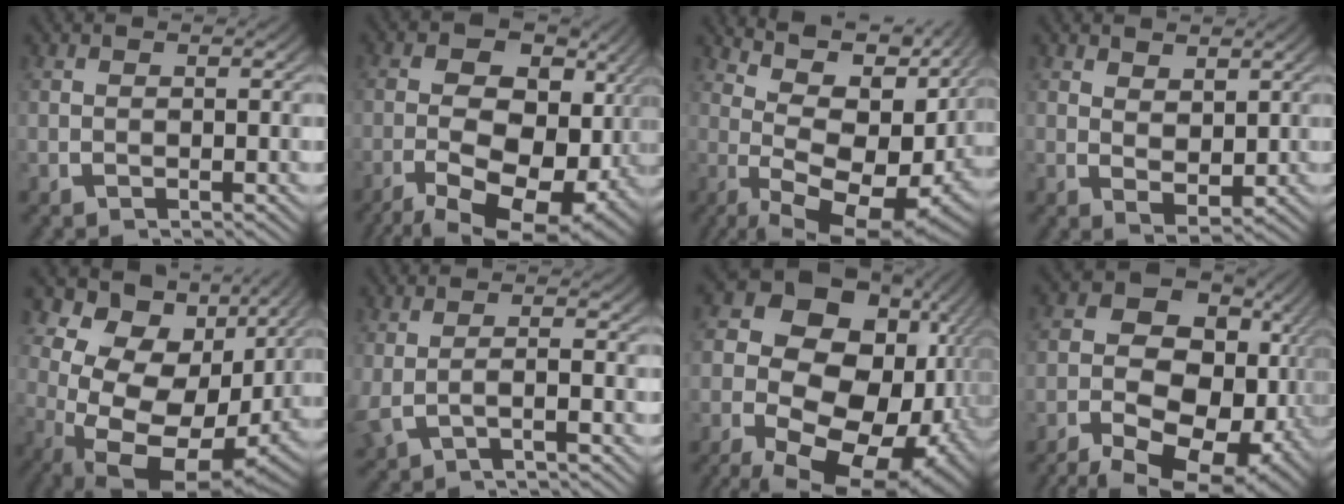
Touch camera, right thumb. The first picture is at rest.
{"total": 15.5, "force": [-2.3, 10.0, 11.6], "torque": [-0.203, -0.049, -0.027]}
{"total": 15.5, "force": [1.9, 8.4, 12.9], "torque": [-0.193, -0.008, 0.037]}
{"total": 2.7, "force": [1.0, 1.8, 1.8], "torque": [-0.029, -0.015, 0.025]}
{"total": 15.0, "force": [0.0, 9.8, 11.4], "torque": [-0.214, -0.045, 0.012]}
{"total": 2.3, "force": [-0.6, 0.7, 2.1], "torque": [-0.052, 0.003, -0.007]}
{"total": 24.2, "force": [-2.3, 16.7, 17.4], "torque": [-0.304, -0.043, -0.031]}
{"total": 17.8, "force": [-2.4, 12.5, 12.4], "torque": [-0.223, -0.040, -0.038]}